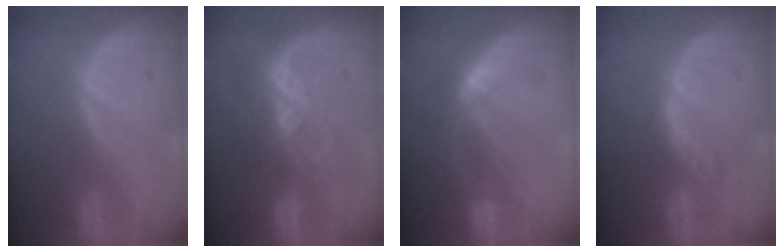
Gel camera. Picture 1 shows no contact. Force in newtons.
{"total": 6.8, "press": 6.0, "slide": 3.3}
{"total": 5.6, "press": 5.1, "slide": 2.2}
{"total": 4.5, "press": 4.5, "slide": 0.5}